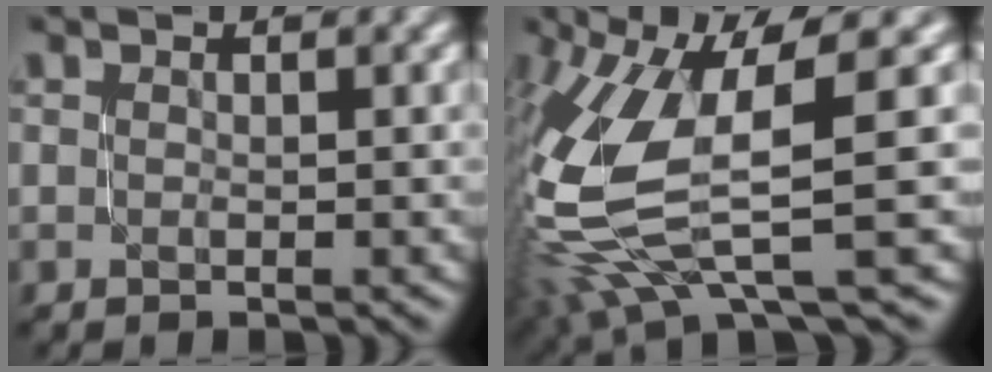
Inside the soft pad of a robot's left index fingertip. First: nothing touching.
{"total": 12.2, "force": [-0.1, 4.0, 11.6], "torque": [-0.268, -0.015, 0.016]}